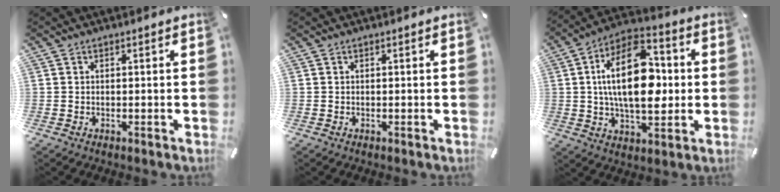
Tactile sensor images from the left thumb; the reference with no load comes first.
{"total": 0.0}
{"total": 20.4, "force": [1.5, 11.4, 16.8], "torque": [-0.309, 0.002, 0.020]}